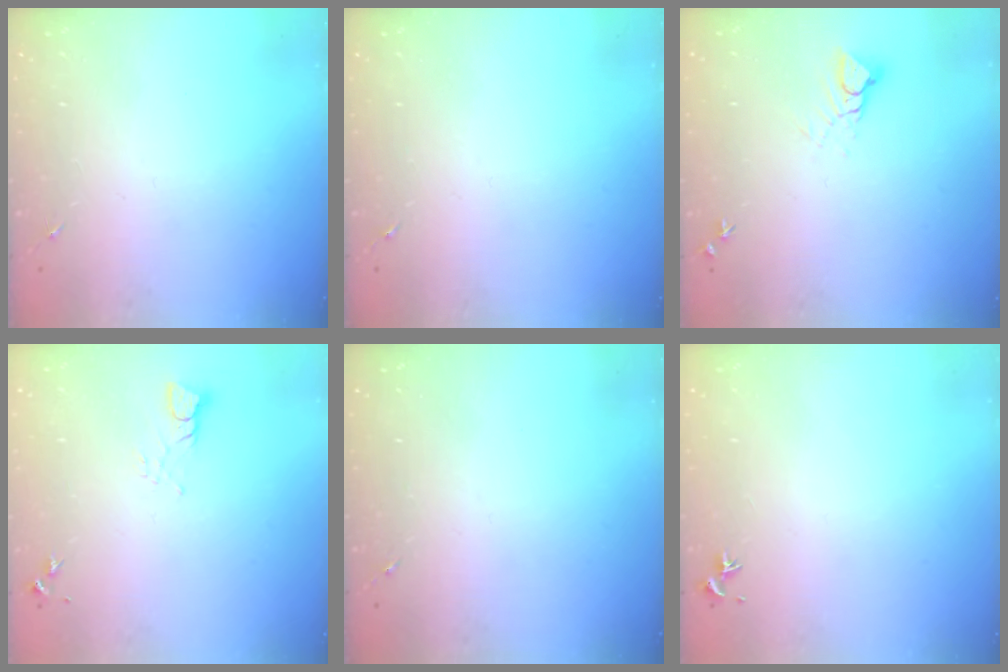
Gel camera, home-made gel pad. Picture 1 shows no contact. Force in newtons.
{"total": 0.0}
{"total": 4.0, "press": 3.9, "slide": 0.4}
{"total": 3.3, "press": 3.3, "slide": 0.0}
{"total": 0.0}
{"total": 0.7, "press": 0.5, "slide": 0.4}